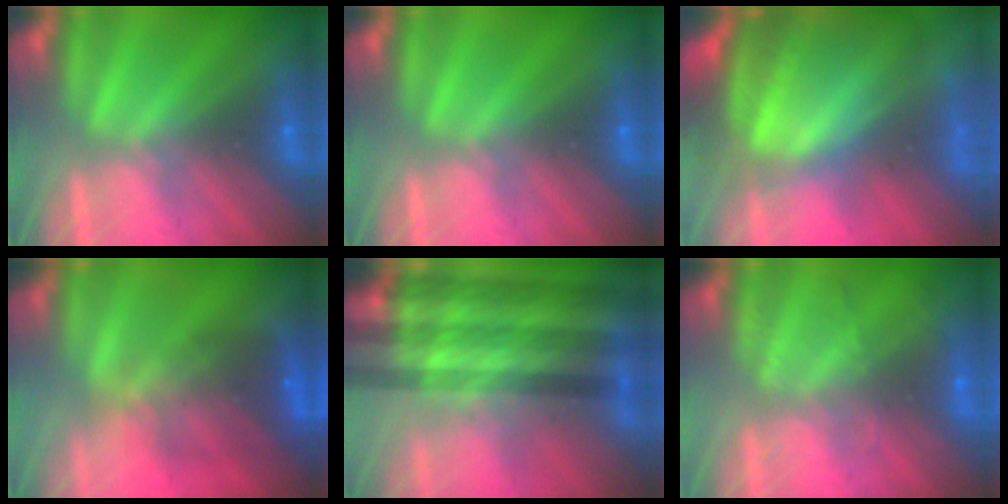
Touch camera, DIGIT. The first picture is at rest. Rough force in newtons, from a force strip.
{"total": 0.0}
{"total": 7.9}
{"total": 7.0}
{"total": 11.8}
{"total": 2.0}